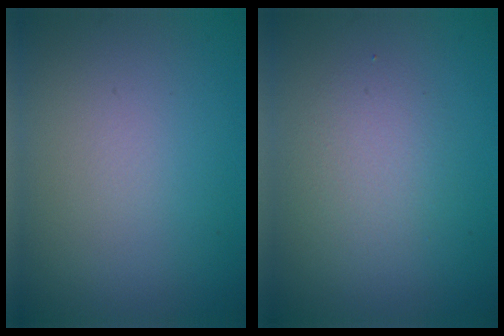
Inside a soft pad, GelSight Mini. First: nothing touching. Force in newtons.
{"total": 2.2, "press": 2.2, "slide": 0.2}